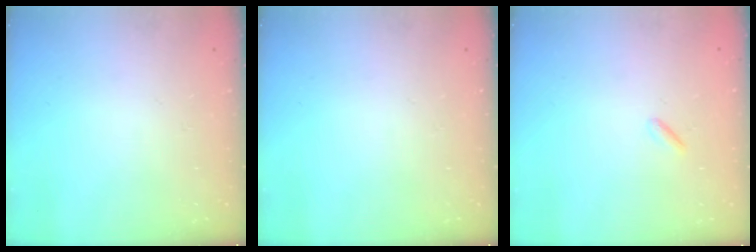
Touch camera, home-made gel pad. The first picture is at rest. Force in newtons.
{"total": 0.0}
{"total": 0.9, "press": 0.8, "slide": 0.4}